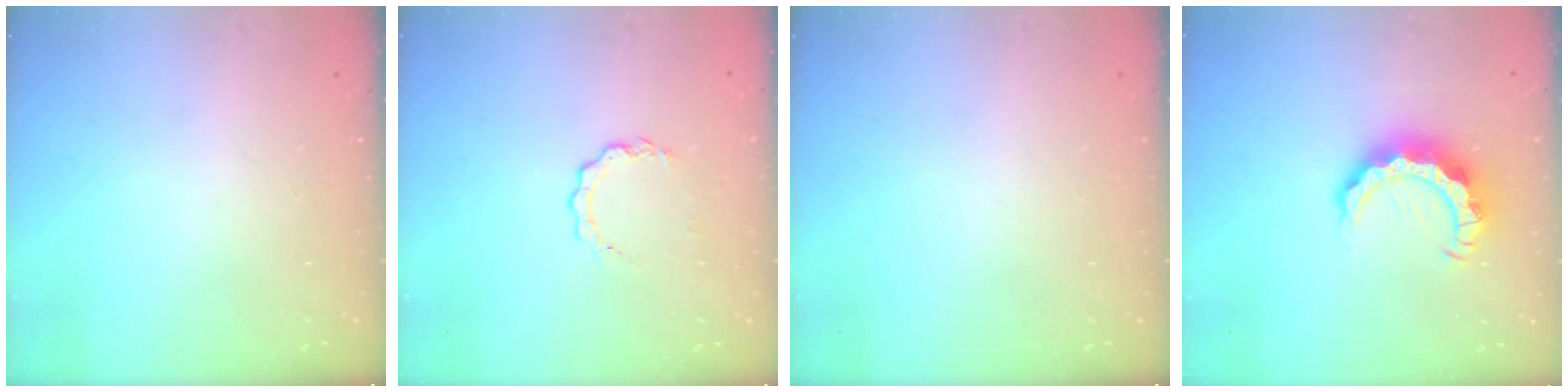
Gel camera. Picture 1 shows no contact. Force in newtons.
{"total": 5.8, "press": 5.8, "slide": 0.5}
{"total": 0.0}
{"total": 10.1, "press": 10.1, "slide": 0.7}